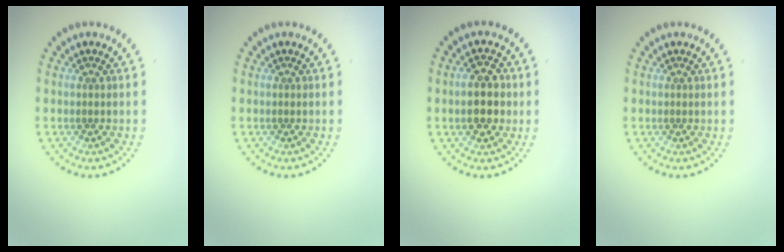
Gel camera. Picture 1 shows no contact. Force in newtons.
{"total": 0.0}
{"total": 3.4, "press": 3.4, "slide": 0.1}
{"total": 0.0}